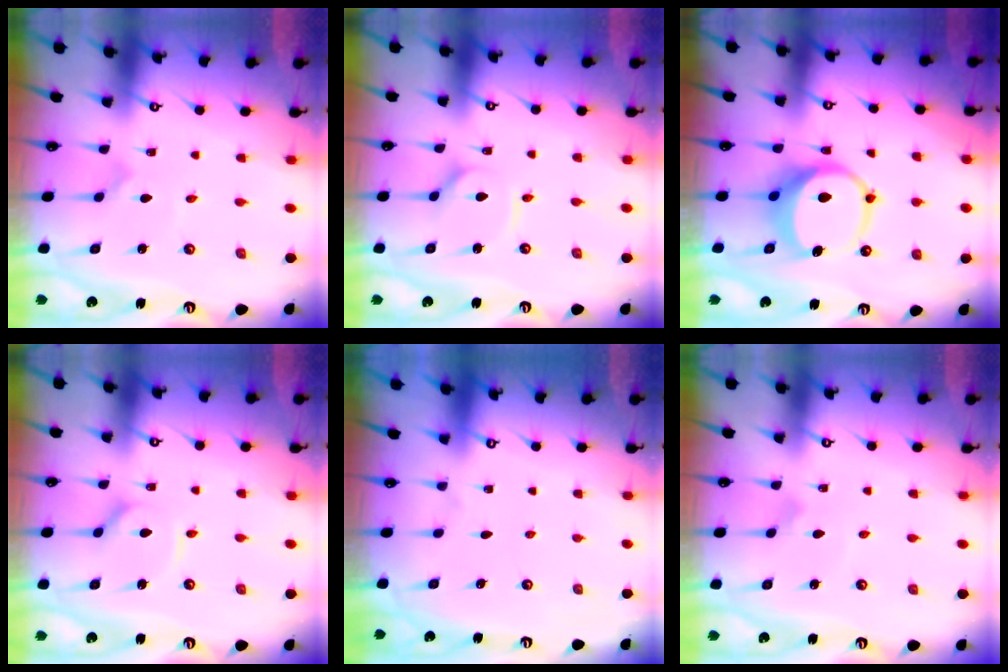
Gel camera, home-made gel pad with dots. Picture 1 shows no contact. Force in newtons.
{"total": 2.9, "press": 2.9, "slide": 0.4}
{"total": 9.2, "press": 9.1, "slide": 1.1}
{"total": 4.0, "press": 4.0, "slide": 0.5}
{"total": 0.0}
{"total": 2.2, "press": 2.2, "slide": 0.1}